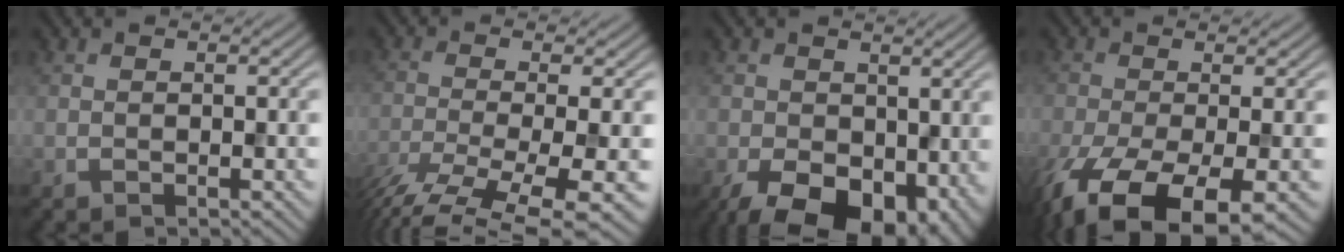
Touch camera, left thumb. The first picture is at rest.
{"total": 10.5, "force": [-6.6, 2.3, 7.9], "torque": [-0.152, -0.019, -0.094]}
{"total": 11.8, "force": [-3.9, 7.3, 8.4], "torque": [-0.149, -0.033, -0.049]}
{"total": 13.5, "force": [-6.9, 5.2, 10.3], "torque": [-0.226, -0.041, -0.101]}